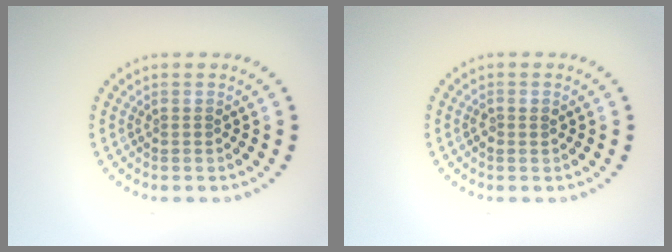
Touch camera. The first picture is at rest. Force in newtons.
{"total": 0.9, "press": 0.8, "slide": 0.2}